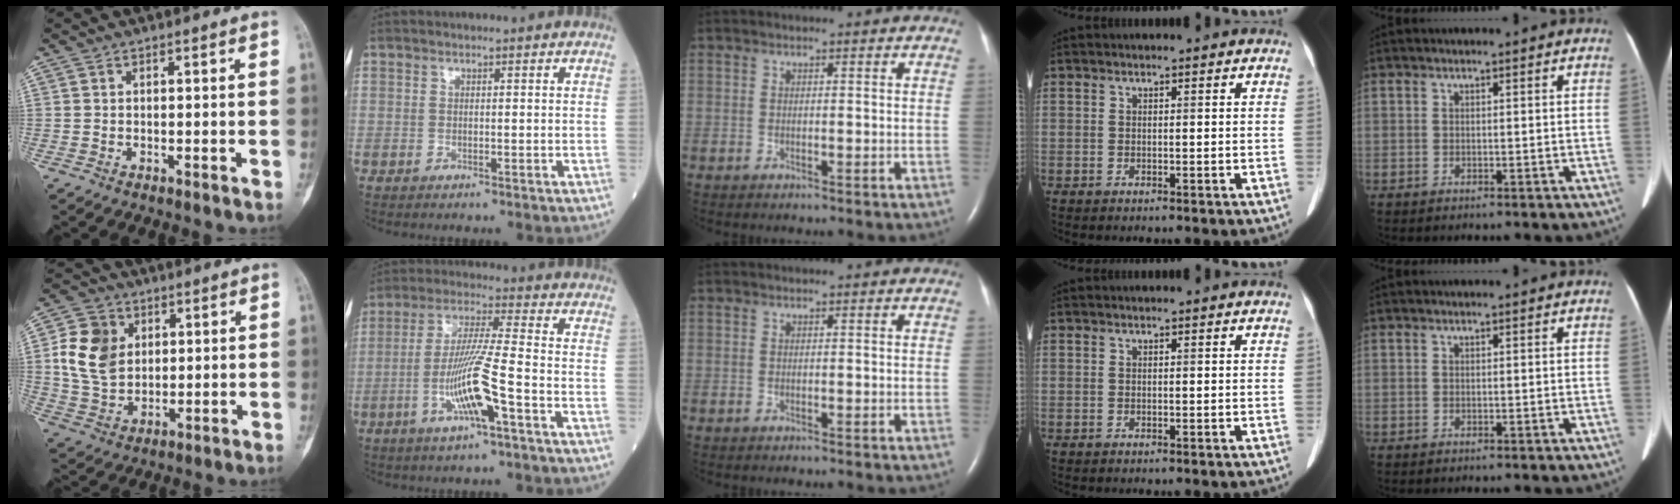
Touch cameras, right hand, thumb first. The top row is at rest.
{"thumb": {"total": 11.4, "force": [2.6, 8.9, 6.6], "torque": [-0.101, -0.002, 0.054]}, "index": {"total": 11.0, "force": [-3.9, -0.1, 10.3], "torque": [-0.202, -0.003, -0.075]}}